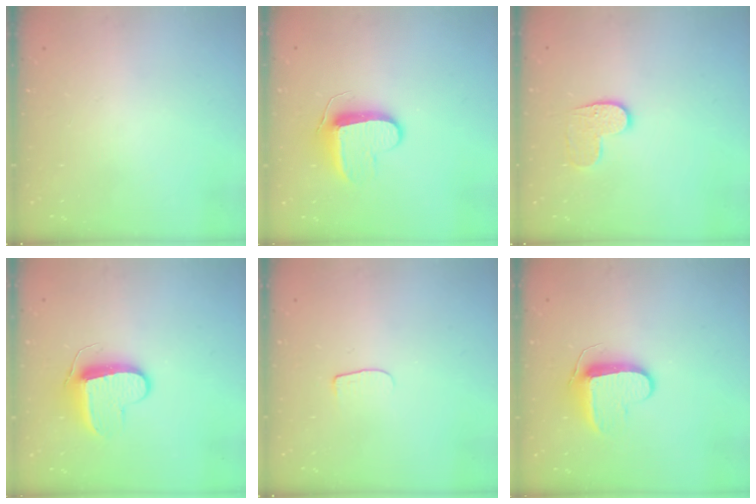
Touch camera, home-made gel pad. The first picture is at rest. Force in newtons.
{"total": 9.3, "press": 9.3, "slide": 0.3}
{"total": 7.0, "press": 7.0, "slide": 0.2}
{"total": 9.6, "press": 9.6, "slide": 0.2}
{"total": 4.5, "press": 4.4, "slide": 0.6}
{"total": 9.4, "press": 9.4, "slide": 0.2}